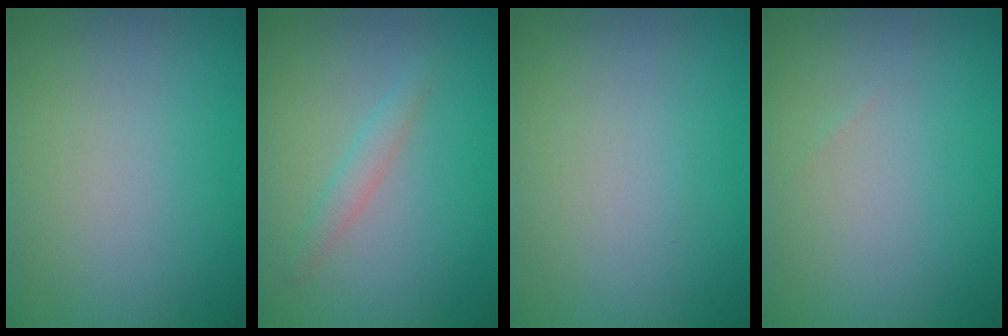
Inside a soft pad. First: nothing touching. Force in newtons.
{"total": 1.5, "press": 1.5, "slide": 0.0}
{"total": 0.0}
{"total": 0.0}